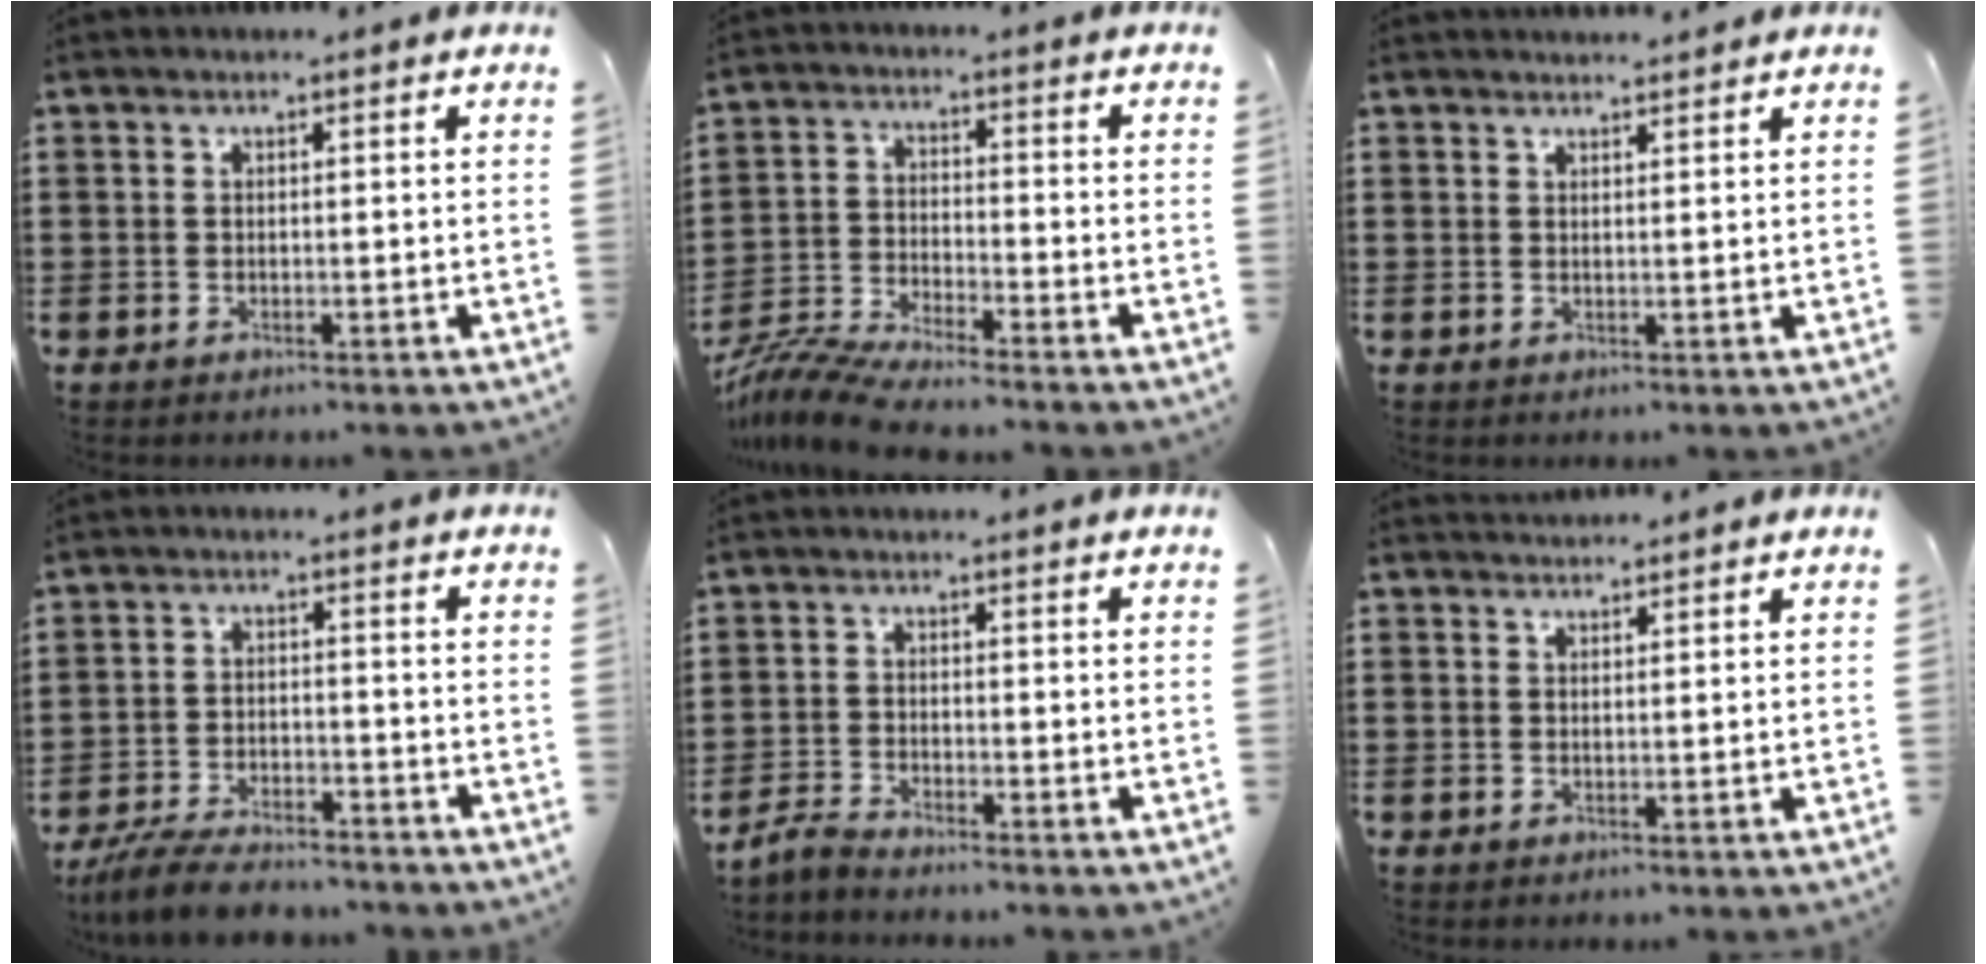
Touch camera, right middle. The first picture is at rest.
{"total": 7.0, "force": [-6.7, 0.0, 2.1], "torque": [-0.054, -0.009, -0.134]}
{"total": 1.5, "force": [1.5, 0.1, 0.1], "torque": [-0.005, 0.001, 0.028]}
{"total": 6.0, "force": [-5.6, 0.9, 2.1], "torque": [-0.044, 0.001, -0.107]}
{"total": 2.6, "force": [-2.5, 0.1, 0.8], "torque": [-0.038, -0.004, -0.057]}
{"total": 1.3, "force": [1.3, 0.3, 0.0], "torque": [-0.002, 0.001, 0.024]}